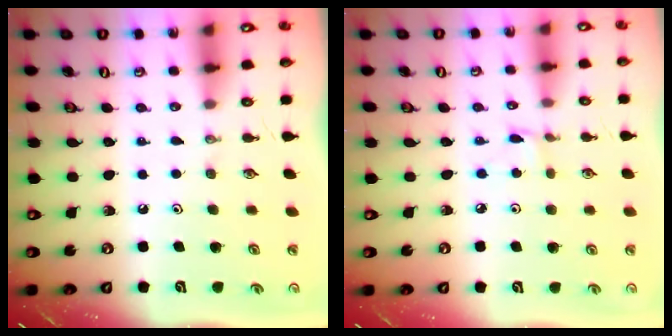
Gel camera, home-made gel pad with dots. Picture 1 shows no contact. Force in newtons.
{"total": 1.2, "press": 1.2, "slide": 0.1}